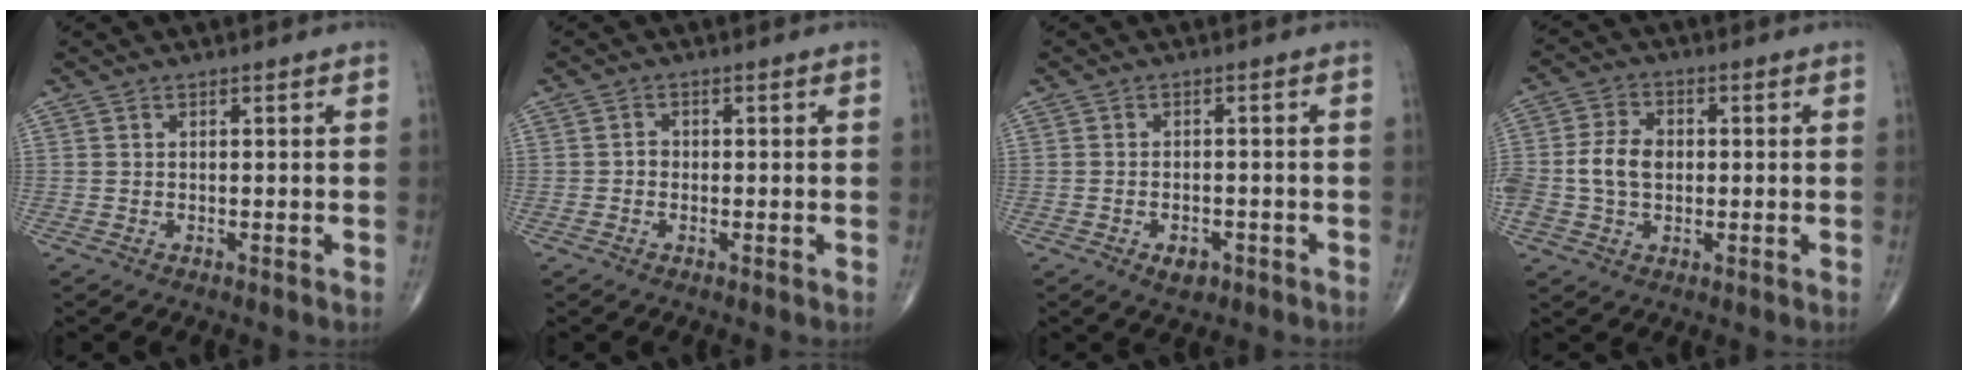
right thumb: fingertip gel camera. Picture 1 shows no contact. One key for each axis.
{"total": 1.2, "fx": -0.4, "fy": 1.0, "fz": 0.6, "tx": 0.000, "ty": 0.005, "tz": -0.010}
{"total": 3.3, "fx": -1.7, "fy": 2.0, "fz": 2.0, "tx": -0.023, "ty": 0.005, "tz": -0.021}
{"total": 7.7, "fx": -0.3, "fy": 5.7, "fz": 5.3, "tx": -0.097, "ty": 0.013, "tz": -0.008}